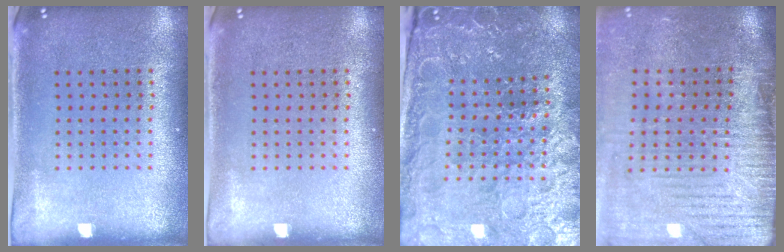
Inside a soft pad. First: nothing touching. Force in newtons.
{"total": 0.0}
{"total": 4.1, "press": 4.0, "slide": 0.8}
{"total": 4.4, "press": 3.8, "slide": 2.2}